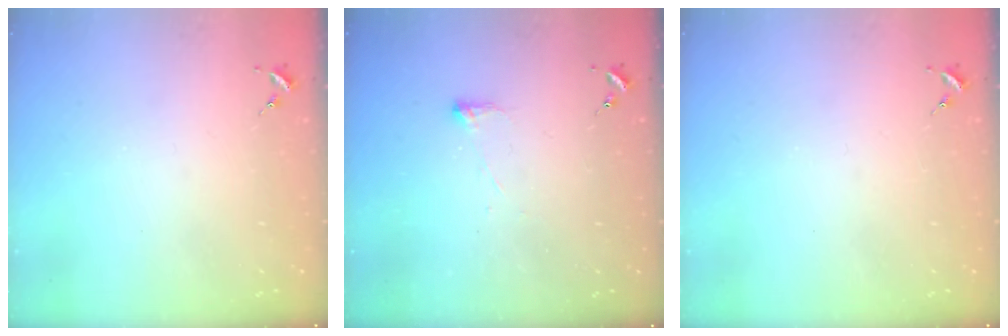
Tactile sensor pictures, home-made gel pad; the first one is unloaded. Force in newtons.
{"total": 2.8, "press": 2.7, "slide": 0.7}
{"total": 0.0}